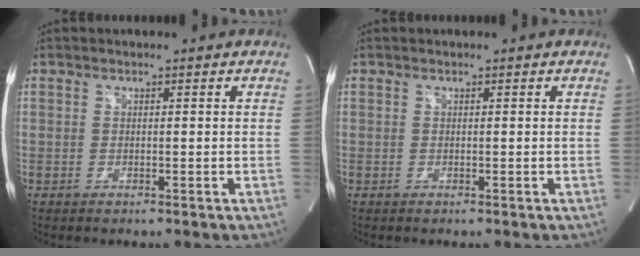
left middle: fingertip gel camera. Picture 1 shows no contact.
{"total": 0.0}